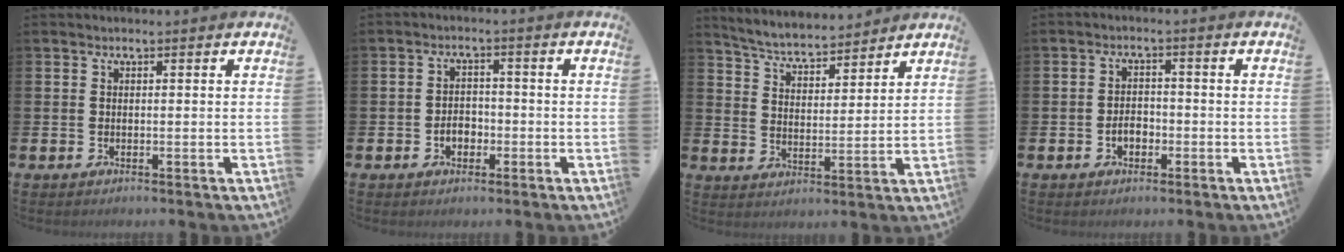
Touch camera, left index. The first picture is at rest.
{"total": 2.7, "force": [-1.0, 2.0, 1.4], "torque": [-0.017, -0.001, -0.026]}
{"total": 5.1, "force": [5.1, 0.7, 0.6], "torque": [-0.034, -0.037, 0.086]}
{"total": 2.6, "force": [-0.9, 1.8, 1.6], "torque": [-0.018, -0.001, -0.023]}